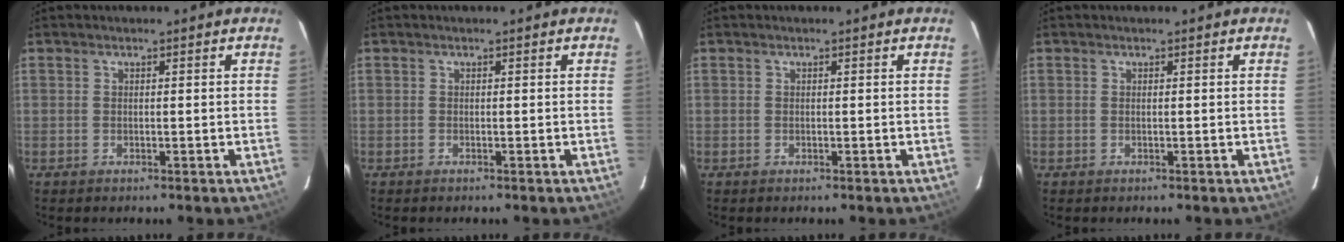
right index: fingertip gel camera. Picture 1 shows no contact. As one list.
[{"total": 0.0}, {"total": 0.0}, {"total": 0.0}]